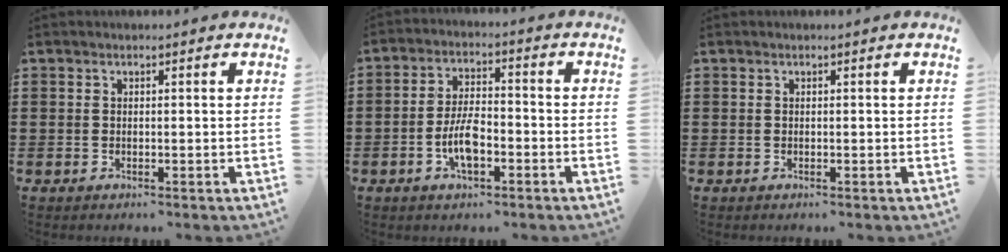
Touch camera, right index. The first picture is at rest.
{"total": 6.4, "force": [-2.3, 2.7, 5.4], "torque": [-0.124, -0.001, -0.049]}
{"total": 0.0}